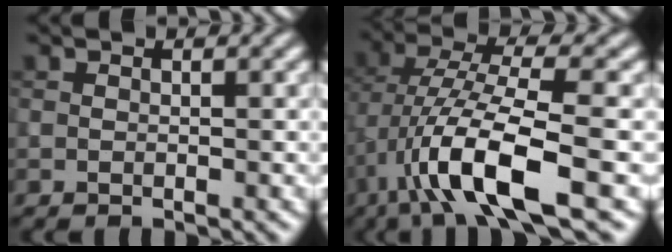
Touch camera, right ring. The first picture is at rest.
{"total": 9.6, "force": [-3.0, 2.7, 8.7], "torque": [-0.161, 0.009, -0.059]}